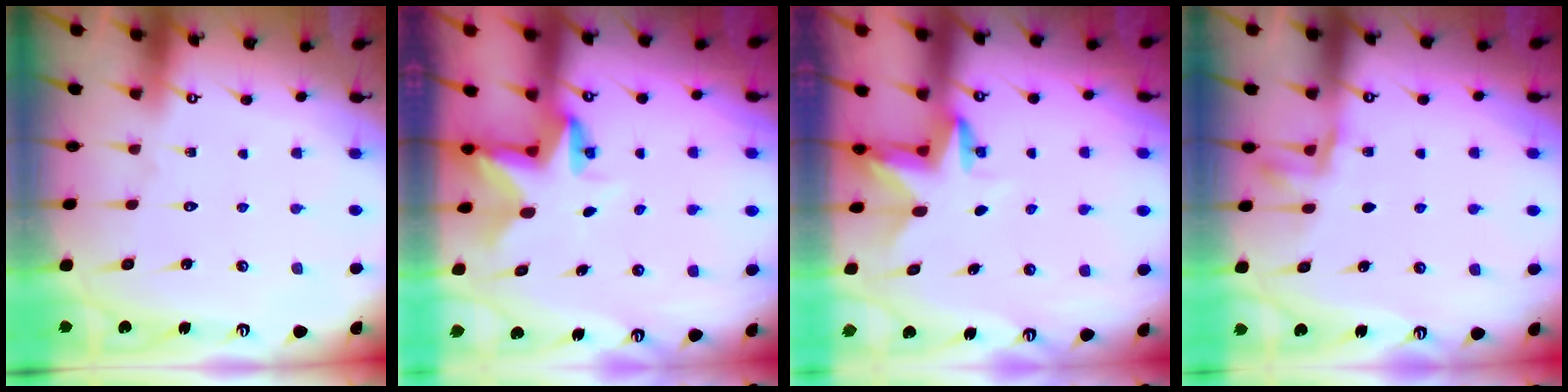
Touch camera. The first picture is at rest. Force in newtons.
{"total": 4.0, "press": 4.0, "slide": 0.4}
{"total": 3.2, "press": 3.2, "slide": 0.1}
{"total": 3.1, "press": 3.0, "slide": 0.7}